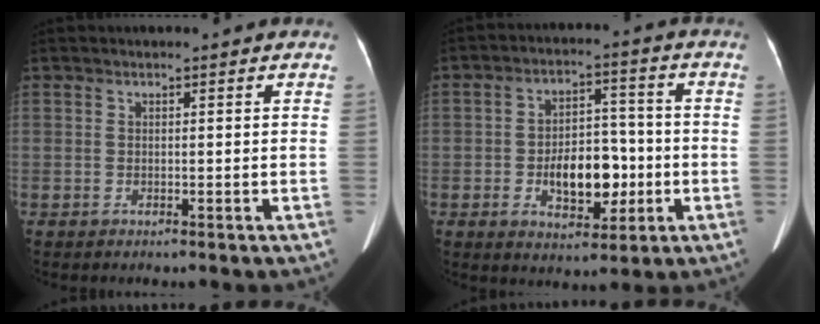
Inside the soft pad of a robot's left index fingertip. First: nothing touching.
{"total": 9.5, "force": [-2.2, 5.2, 7.6], "torque": [-0.125, 0.016, -0.028]}